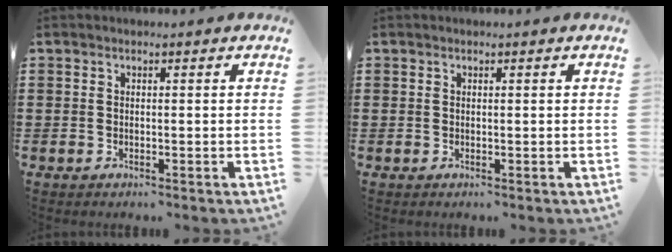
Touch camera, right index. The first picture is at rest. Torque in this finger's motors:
{"motor_torque": [-1.16, 0.98, -0.26, -0.21]}